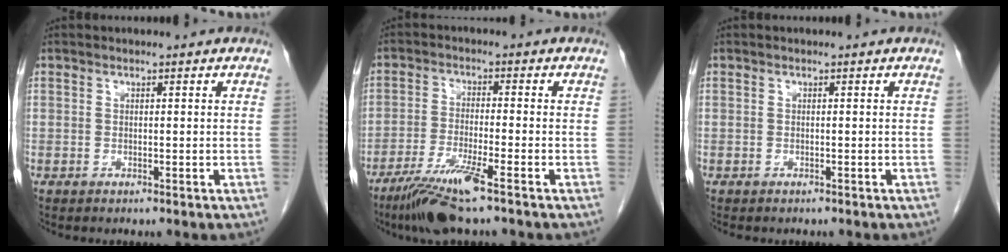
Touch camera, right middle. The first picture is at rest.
{"total": 8.1, "force": [-5.3, 0.0, 6.2], "torque": [-0.122, -0.025, -0.100]}
{"total": 2.0, "force": [-1.7, 0.8, 0.8], "torque": [-0.014, -0.003, -0.017]}